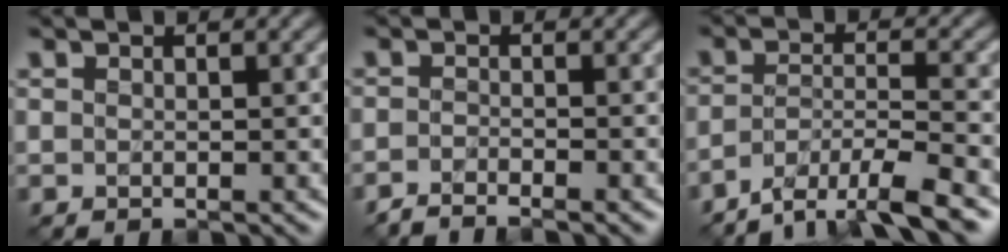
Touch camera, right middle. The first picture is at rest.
{"total": 2.3, "force": [-2.2, 0.2, 0.9], "torque": [-0.008, -0.011, -0.046]}
{"total": 6.2, "force": [-5.1, 1.2, 3.4], "torque": [-0.064, -0.005, -0.090]}